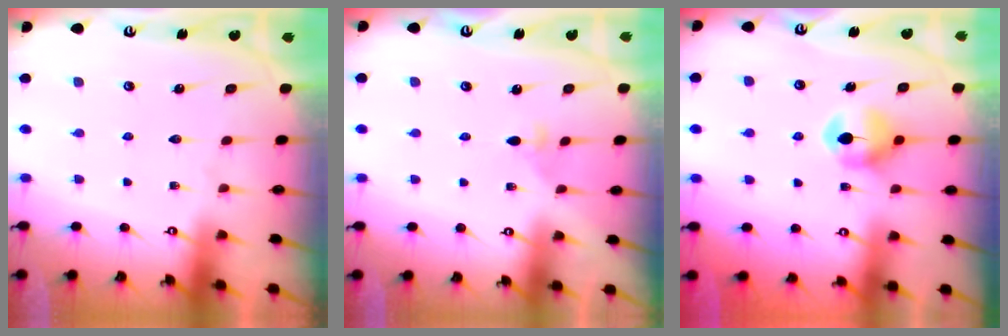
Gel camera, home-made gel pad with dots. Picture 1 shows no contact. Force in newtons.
{"total": 3.0, "press": 2.9, "slide": 0.5}
{"total": 6.9, "press": 6.9, "slide": 0.3}